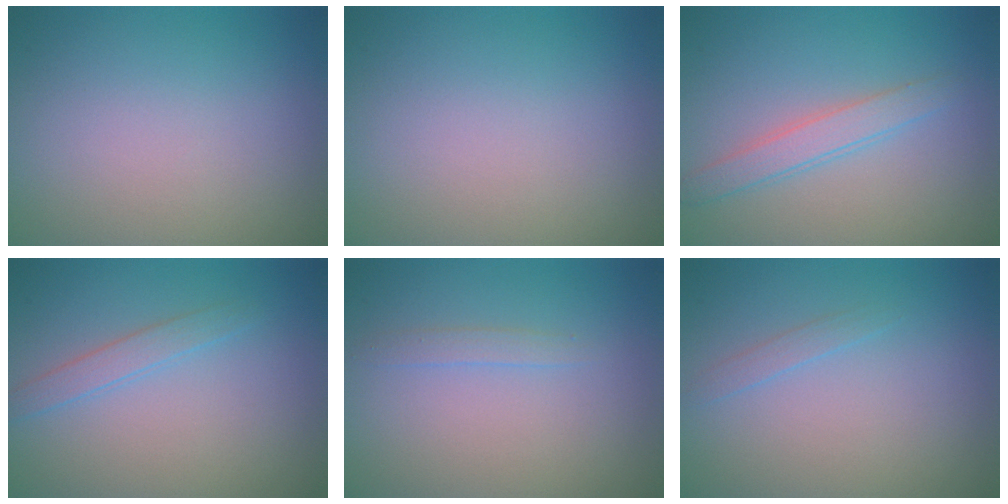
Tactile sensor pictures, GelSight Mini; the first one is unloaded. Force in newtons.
{"total": 0.0}
{"total": 2.2, "press": 2.2, "slide": 0.1}
{"total": 1.5, "press": 1.5, "slide": 0.1}
{"total": 0.8, "press": 0.8, "slide": 0.1}
{"total": 0.8, "press": 0.8, "slide": 0.1}